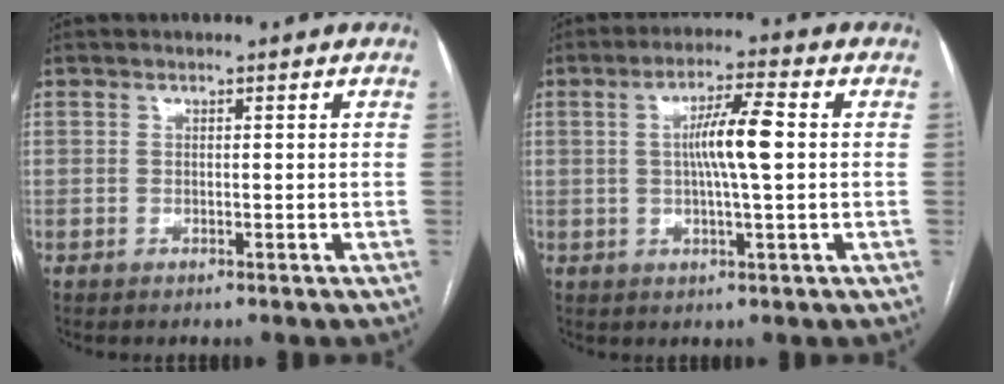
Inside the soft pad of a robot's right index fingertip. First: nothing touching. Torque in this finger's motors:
{"motor_torque": [0.48, -0.05, 0.44, 0.07]}